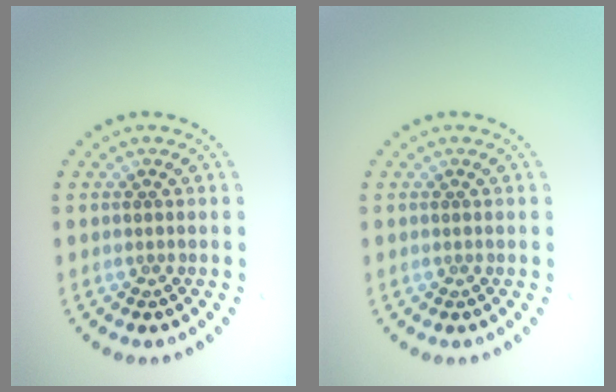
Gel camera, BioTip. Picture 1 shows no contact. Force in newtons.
{"total": 0.0}